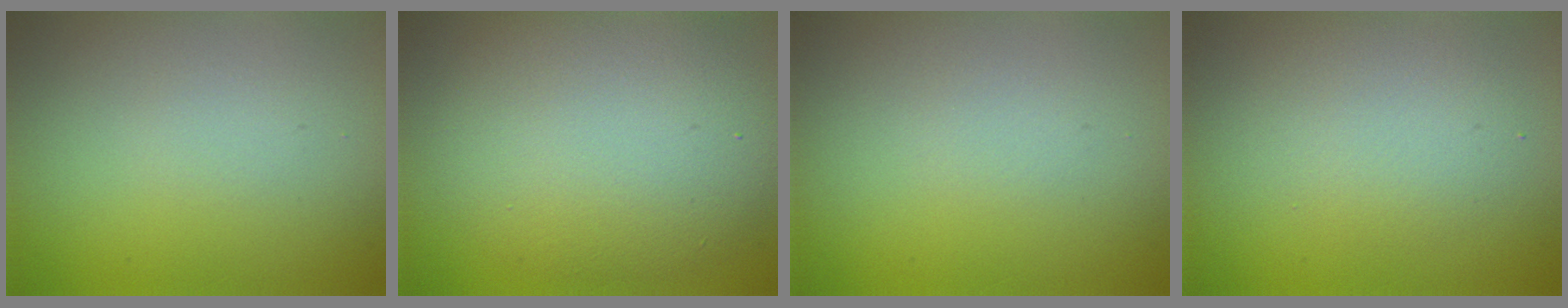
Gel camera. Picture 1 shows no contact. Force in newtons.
{"total": 8.6, "press": 8.6, "slide": 0.2}
{"total": 0.7, "press": 0.7, "slide": 0.1}
{"total": 3.0, "press": 3.0, "slide": 0.2}